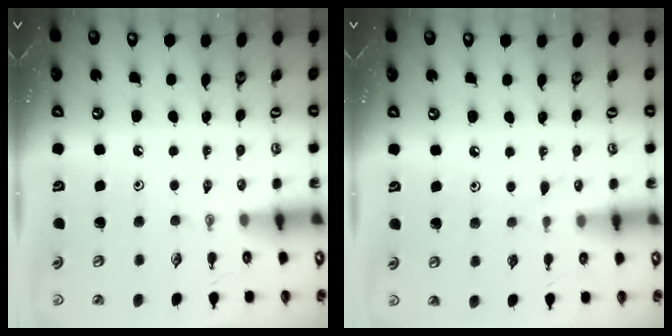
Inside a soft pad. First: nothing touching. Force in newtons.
{"total": 4.5, "press": 4.5, "slide": 0.5}